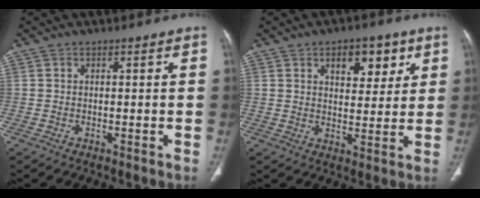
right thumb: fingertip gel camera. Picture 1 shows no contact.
{"total": 9.0, "force": [4.4, 5.0, 6.0], "torque": [-0.049, -0.018, 0.062]}